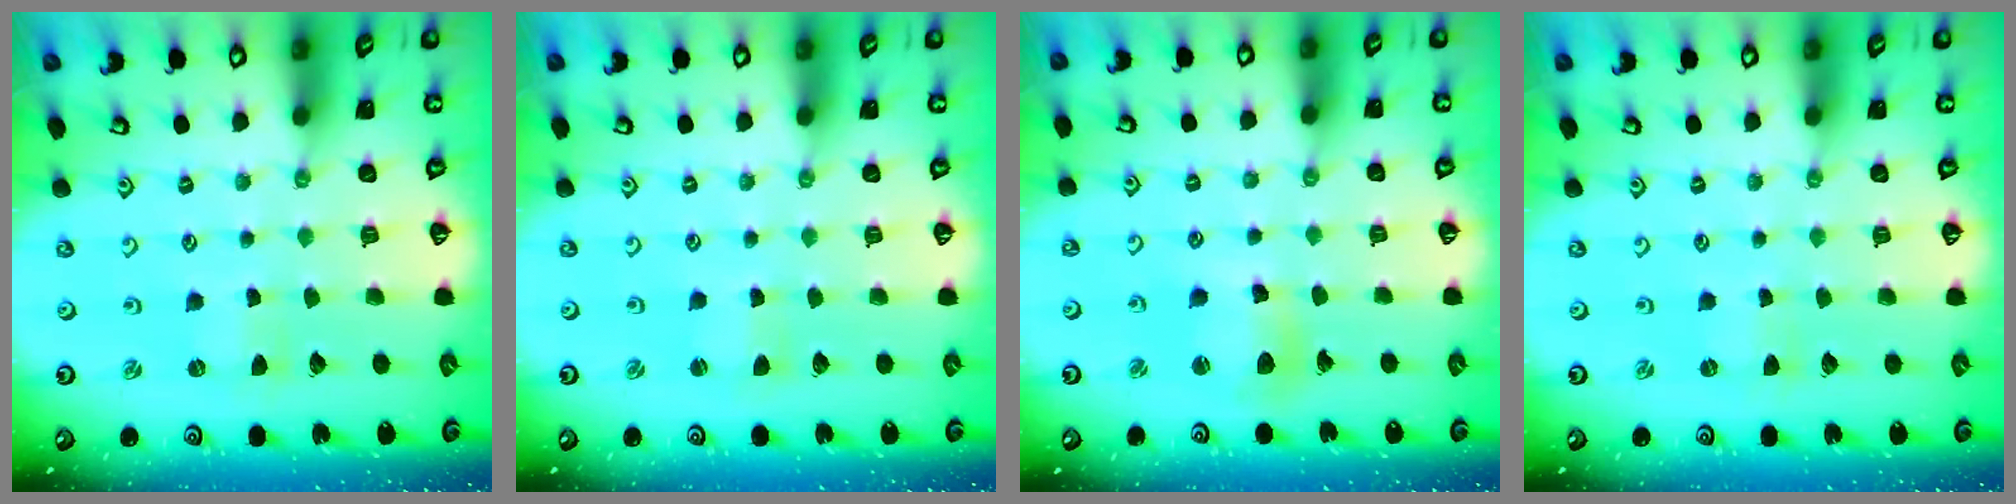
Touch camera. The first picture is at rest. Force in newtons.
{"total": 0.9, "press": 0.9, "slide": 0.2}
{"total": 10.0, "press": 9.9, "slide": 1.3}
{"total": 0.0}